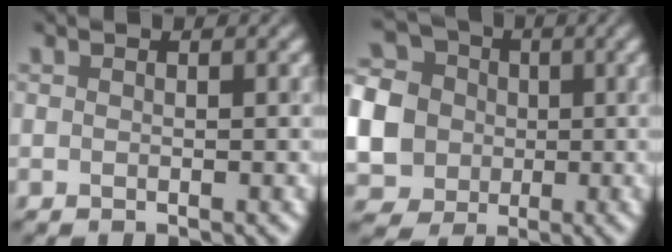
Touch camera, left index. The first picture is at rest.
{"total": 12.3, "force": [-0.5, 11.2, 5.1], "torque": [-0.160, 0.001, -0.028]}